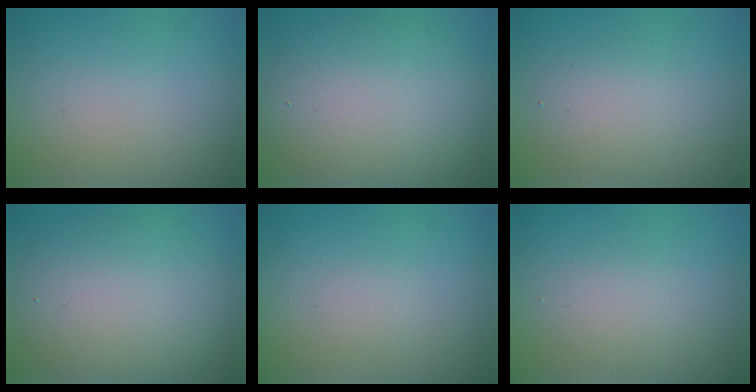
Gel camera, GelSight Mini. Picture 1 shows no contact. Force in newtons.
{"total": 9.2, "press": 9.2, "slide": 0.3}
{"total": 2.8, "press": 2.8, "slide": 0.1}
{"total": 7.3, "press": 7.3, "slide": 0.3}
{"total": 0.6, "press": 0.6, "slide": 0.0}
{"total": 1.7, "press": 1.7, "slide": 0.1}